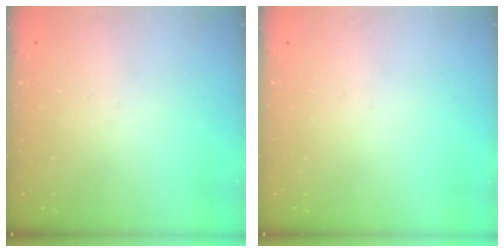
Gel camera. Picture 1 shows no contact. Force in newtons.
{"total": 0.0}